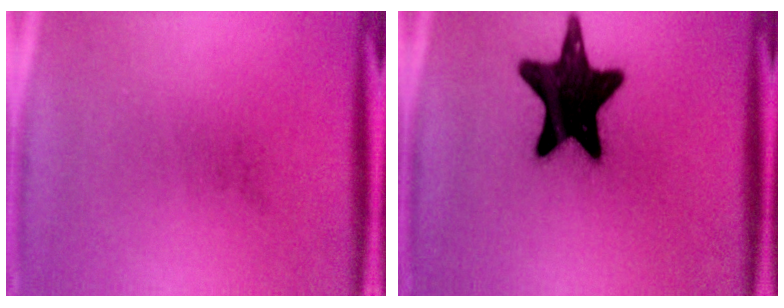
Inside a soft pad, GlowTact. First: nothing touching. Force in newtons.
{"total": 19.1}